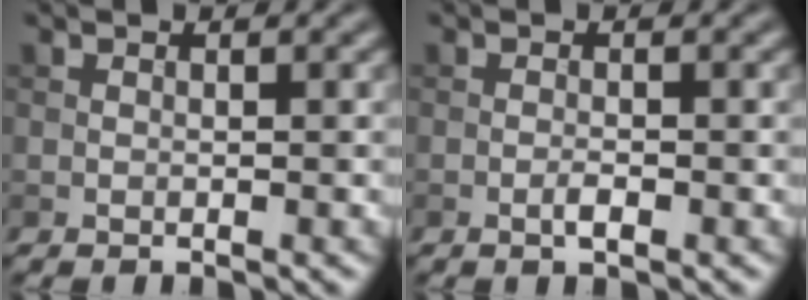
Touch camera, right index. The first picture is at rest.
{"total": 1.1, "force": [-0.5, 0.2, 0.9], "torque": [-0.017, 0.000, -0.010]}